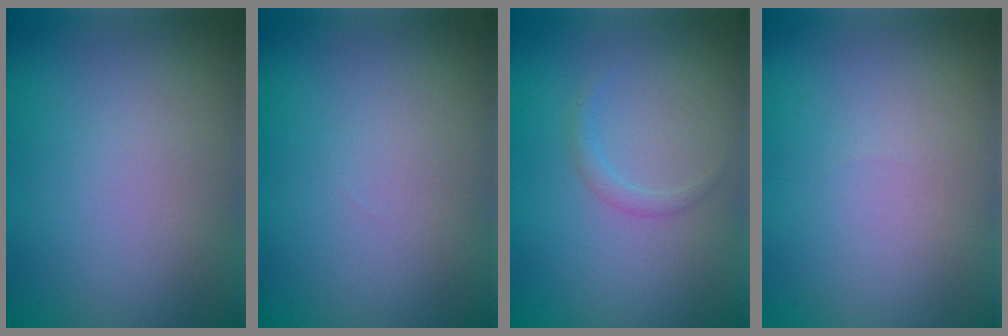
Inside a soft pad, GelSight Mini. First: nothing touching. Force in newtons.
{"total": 0.0}
{"total": 1.0, "press": 1.0, "slide": 0.0}
{"total": 0.0}